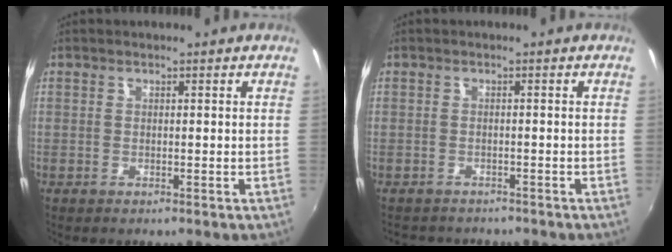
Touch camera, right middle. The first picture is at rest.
{"total": 3.9, "force": [-3.5, 1.6, 0.5], "torque": [-0.020, -0.009, -0.056]}